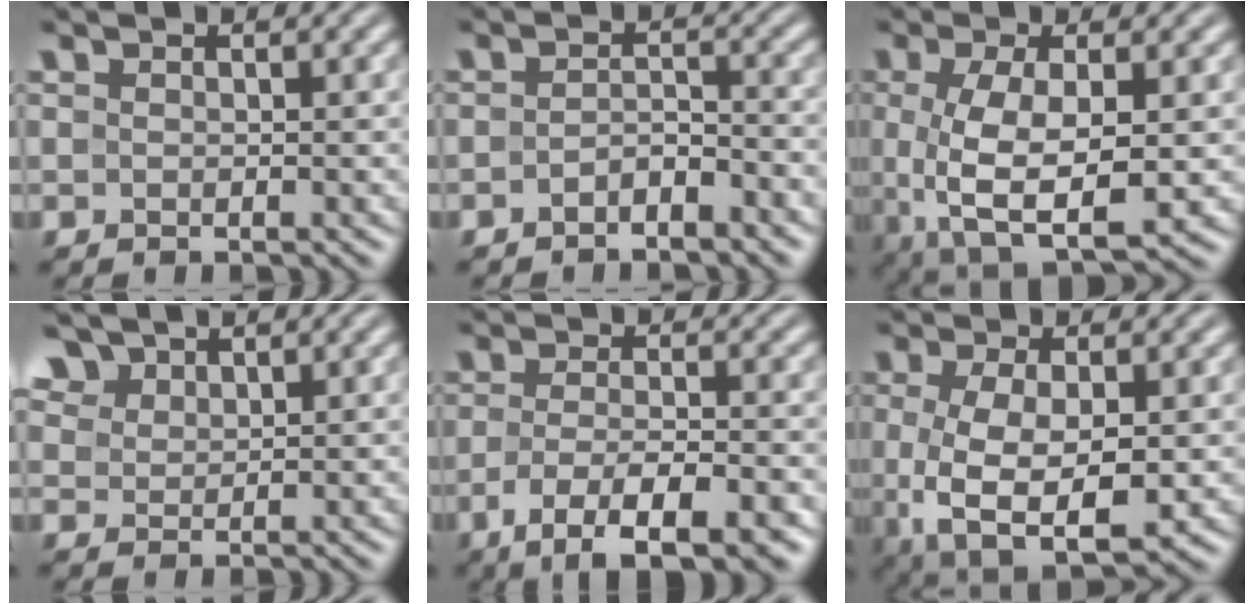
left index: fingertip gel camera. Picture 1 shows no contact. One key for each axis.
{"total": 2.1, "fx": -1.3, "fy": 0.7, "fz": 1.4, "tx": -0.027, "ty": 0.007, "tz": -0.026}
{"total": 7.4, "fx": -0.6, "fy": 3.0, "fz": 6.8, "tx": -0.142, "ty": -0.012, "tz": -0.004}
{"total": 3.4, "fx": 2.6, "fy": 1.9, "fz": 1.1, "tx": -0.037, "ty": -0.002, "tz": 0.063}
{"total": 6.5, "fx": -3.4, "fy": 1.7, "fz": 5.3, "tx": -0.094, "ty": -0.003, "tz": -0.058}
{"total": 7.4, "fx": -1.0, "fy": 3.3, "fz": 6.6, "tx": -0.138, "ty": -0.018, "tz": -0.010}